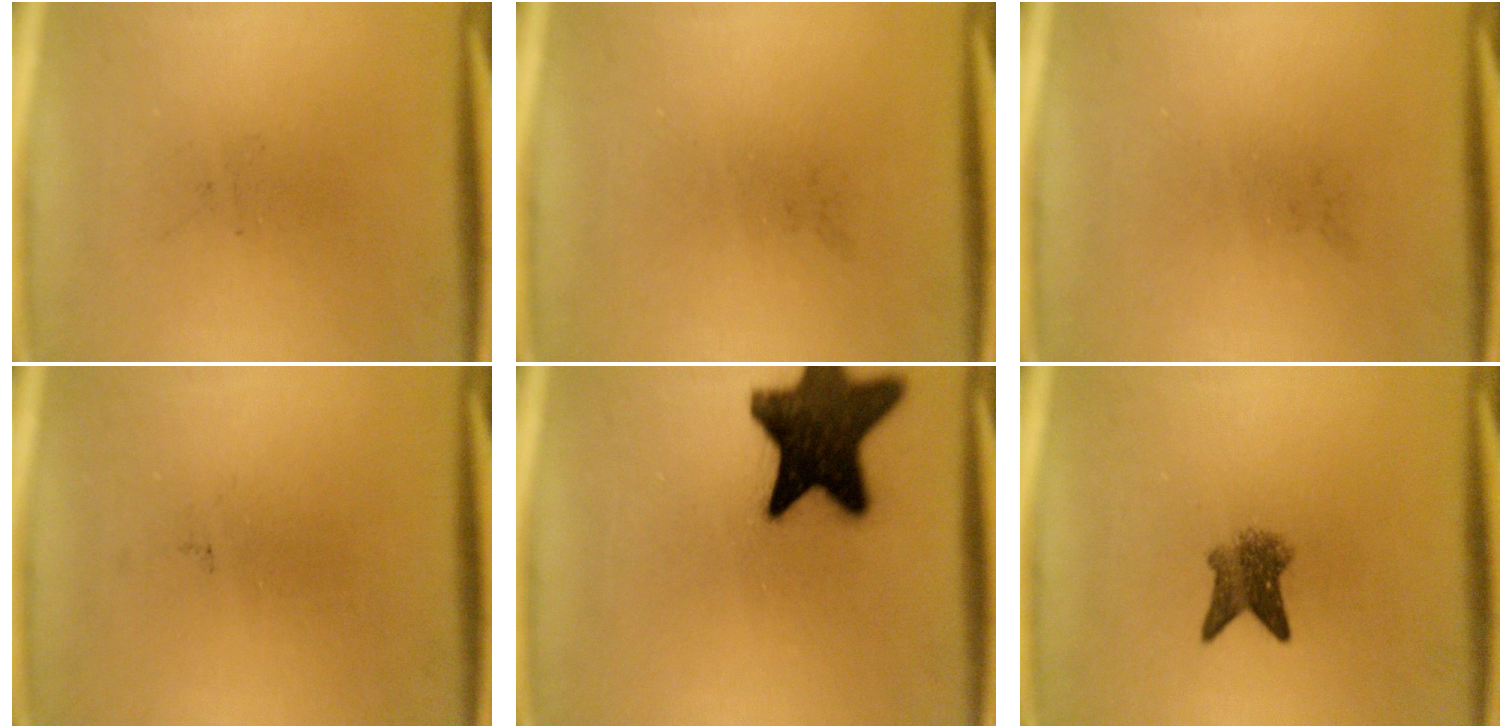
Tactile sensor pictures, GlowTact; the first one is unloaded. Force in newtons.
{"total": 0.0}
{"total": 0.0}
{"total": 0.0}
{"total": 17.5}
{"total": 3.9}